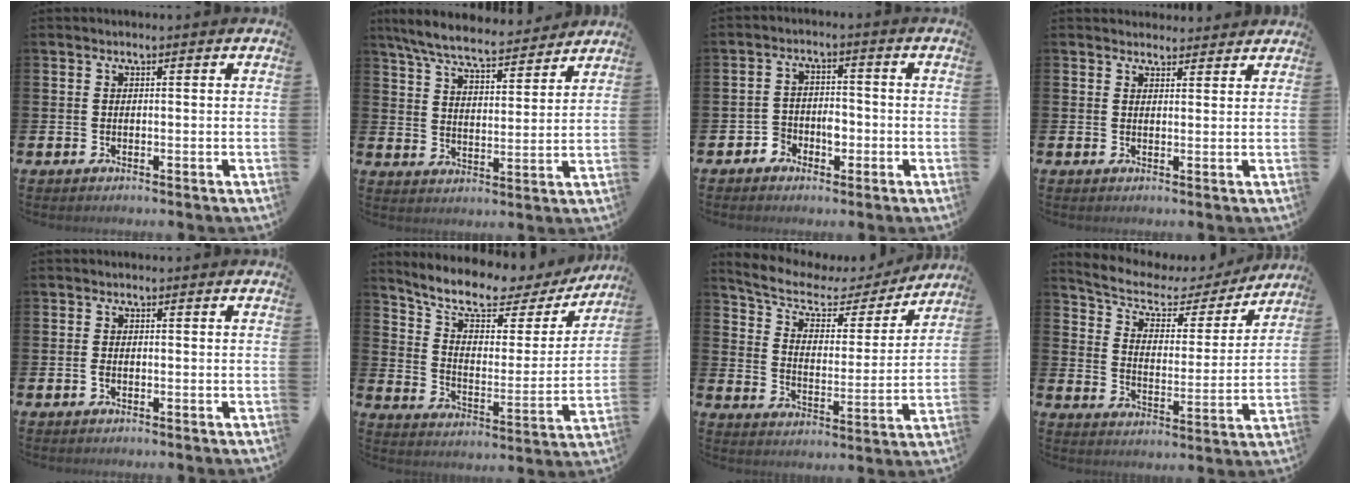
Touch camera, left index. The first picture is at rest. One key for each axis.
{"total": 7.8, "fx": 7.3, "fy": 1.2, "fz": 2.7, "tx": -0.087, "ty": -0.038, "tz": 0.129}
{"total": 3.0, "fx": -1.7, "fy": 2.2, "fz": 1.1, "tx": -0.027, "ty": 0.006, "tz": -0.039}
{"total": 2.4, "fx": 2.3, "fy": 0.7, "fz": -0.2, "tx": 0.007, "ty": -0.011, "tz": 0.040}
{"total": 0.9, "fx": -0.4, "fy": 0.4, "fz": 0.7, "tx": -0.013, "ty": 0.002, "tz": -0.009}
{"total": 9.4, "fx": 7.9, "fy": 2.8, "fz": 4.1, "tx": -0.115, "ty": -0.049, "tz": 0.134}
{"total": 6.7, "fx": 5.4, "fy": 2.9, "fz": 2.7, "tx": -0.081, "ty": -0.037, "tz": 0.084}
{"total": 6.1, "fx": 5.1, "fy": 2.7, "fz": 2.2, "tx": -0.069, "ty": -0.039, "tz": 0.079}